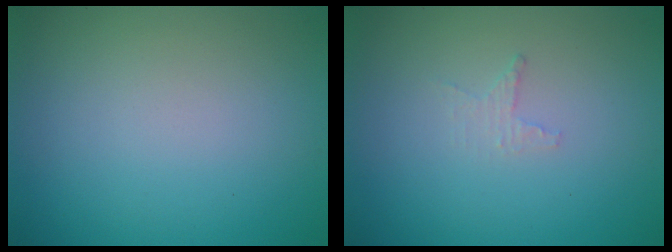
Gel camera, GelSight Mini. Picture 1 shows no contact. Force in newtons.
{"total": 0.9, "press": 0.8, "slide": 0.3}